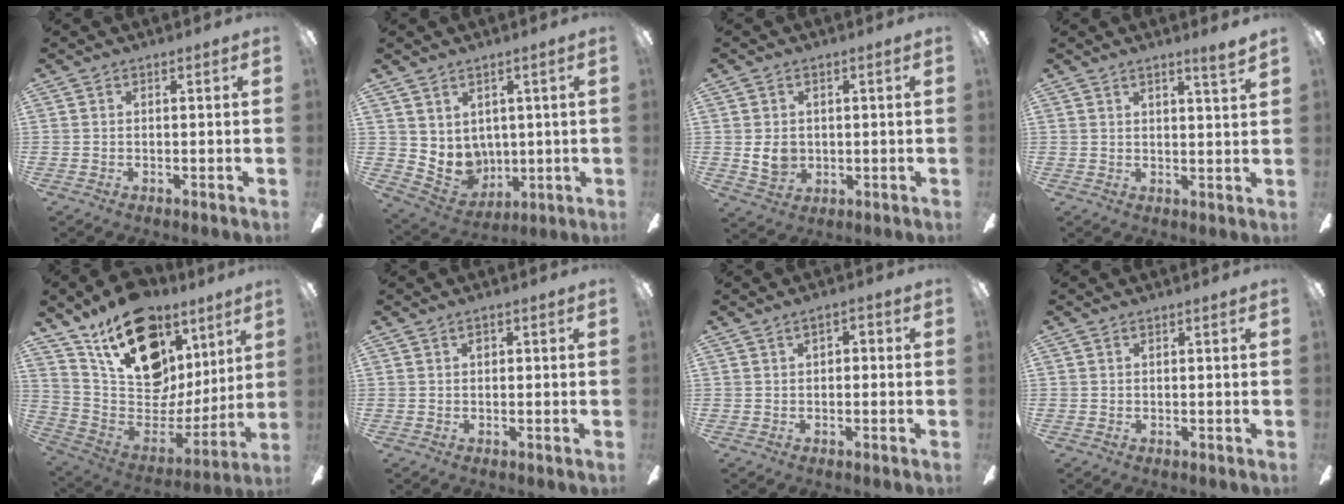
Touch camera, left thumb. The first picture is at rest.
{"total": 6.3, "force": [2.9, 5.4, 1.5], "torque": [-0.046, -0.026, 0.062]}
{"total": 6.0, "force": [0.5, 4.9, 3.5], "torque": [-0.073, -0.002, 0.007]}
{"total": 3.2, "force": [2.6, -0.4, 1.8], "torque": [-0.032, -0.014, 0.042]}
{"total": 22.5, "force": [13.8, 13.6, 11.4], "torque": [-0.186, -0.081, 0.258]}
{"total": 1.2, "force": [0.3, 0.7, 0.9], "torque": [-0.010, 0.002, 0.003]}
{"total": 2.7, "force": [0.4, 1.8, 1.9], "torque": [-0.021, 0.004, 0.002]}
{"total": 0.0}